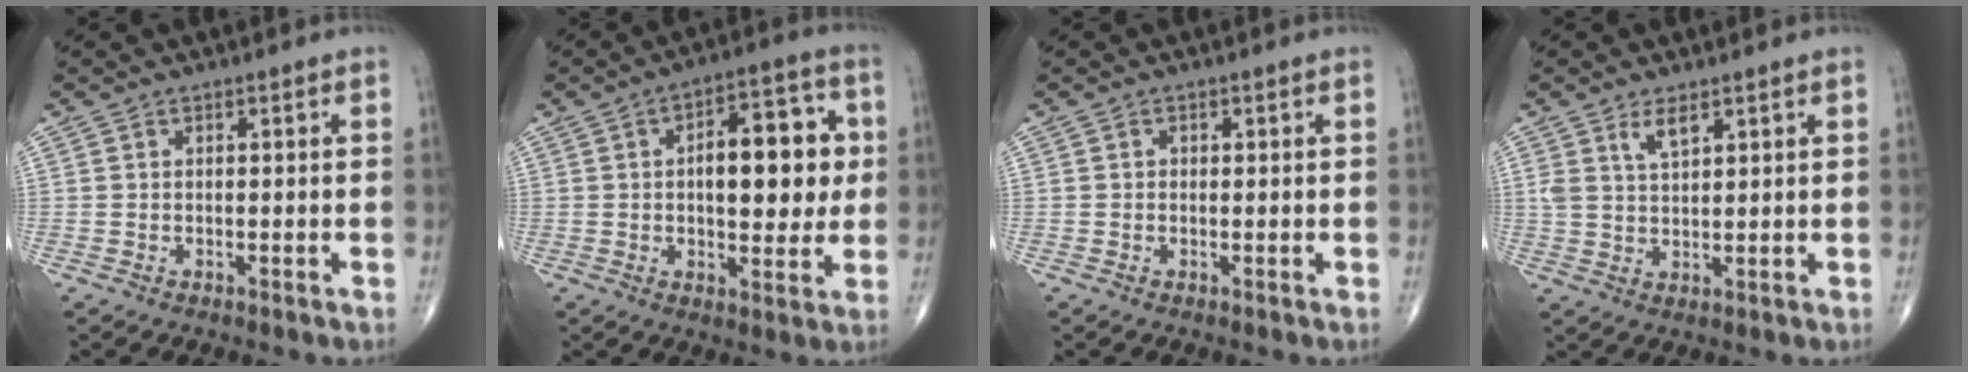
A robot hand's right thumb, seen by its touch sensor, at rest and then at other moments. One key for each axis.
{"total": 14.8, "fx": 1.5, "fy": 7.2, "fz": 12.9, "tx": -0.141, "ty": 0.015, "tz": 0.018}
{"total": 0.5, "fx": 0.1, "fy": 0.5, "fz": 0.2, "tx": 0.000, "ty": 0.001, "tz": 0.000}
{"total": 3.8, "fx": 2.4, "fy": 1.5, "fz": 2.6, "tx": -0.045, "ty": -0.014, "tz": 0.049}